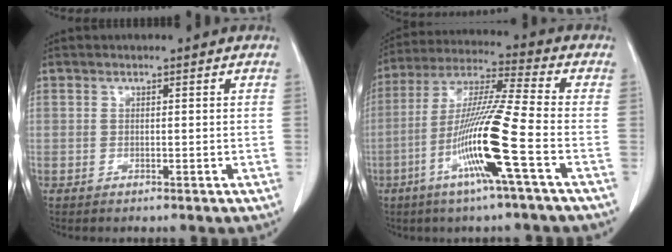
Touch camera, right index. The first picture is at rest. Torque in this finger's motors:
{"motor_torque": [1.97, -0.17, 1.05, 0.21]}